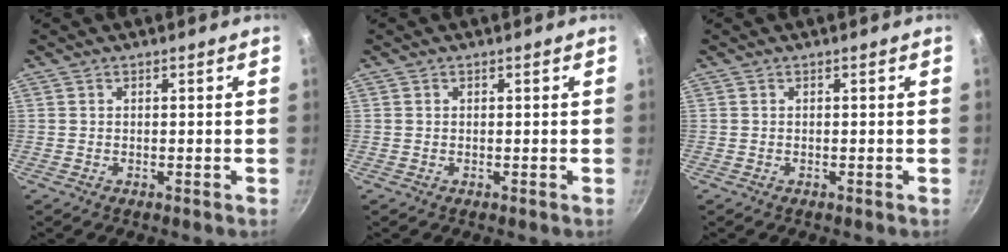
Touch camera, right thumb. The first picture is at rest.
{"total": 0.0}
{"total": 0.0}